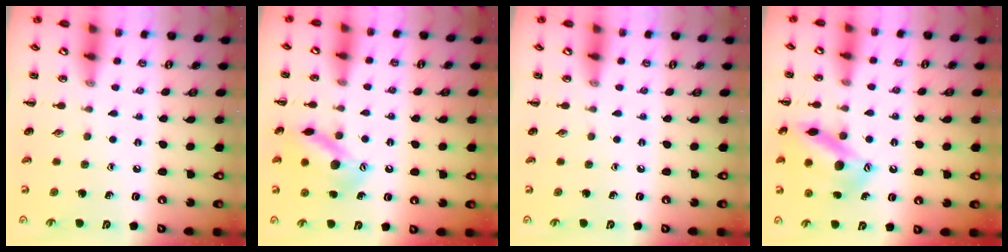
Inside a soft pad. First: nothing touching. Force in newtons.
{"total": 13.6, "press": 13.3, "slide": 2.9}
{"total": 0.0}
{"total": 16.1, "press": 16.0, "slide": 1.9}